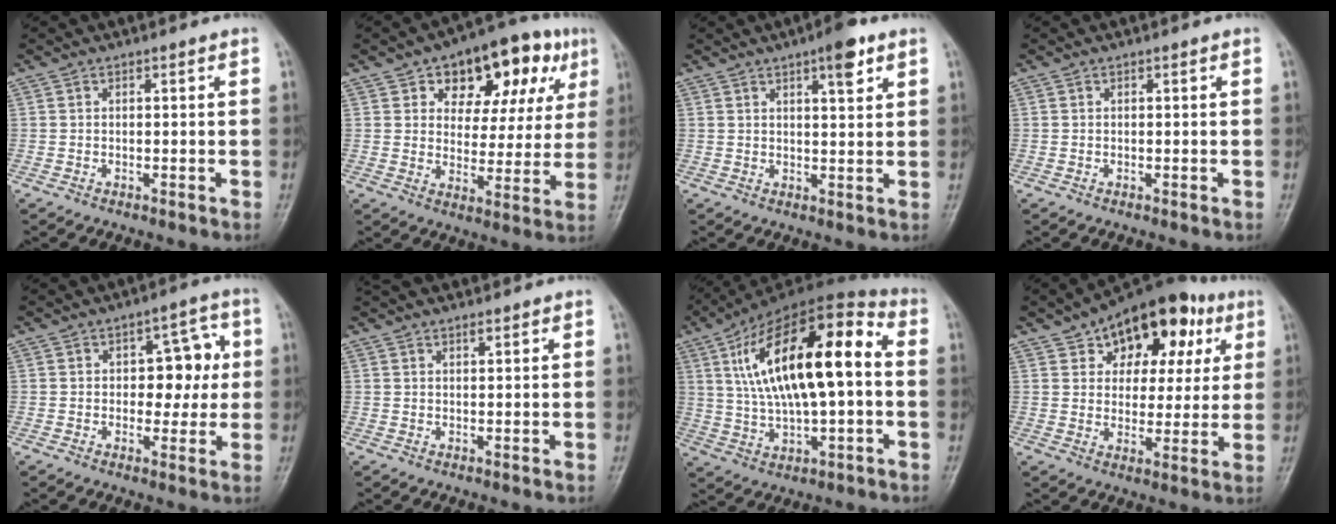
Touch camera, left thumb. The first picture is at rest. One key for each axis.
{"total": 17.1, "fx": 7.8, "fy": 10.0, "fz": 11.5, "tx": -0.097, "ty": -0.001, "tz": 0.108}
{"total": 5.7, "fx": 3.3, "fy": 1.6, "fz": 4.4, "tx": -0.054, "ty": -0.014, "tz": 0.042}
{"total": 0.0}
{"total": 7.7, "fx": 1.0, "fy": 5.0, "fz": 5.8, "tx": -0.028, "ty": 0.008, "tz": 0.011}
{"total": 4.6, "fx": 4.0, "fy": 1.3, "fz": 2.0, "tx": -0.016, "ty": 0.012, "tz": 0.065}
{"total": 22.6, "fx": 3.2, "fy": 9.1, "fz": 20.4, "tx": -0.345, "ty": 0.029, "tz": 0.046}
{"total": 17.8, "fx": 8.6, "fy": 11.0, "fz": 11.0, "tx": -0.108, "ty": -0.003, "tz": 0.123}